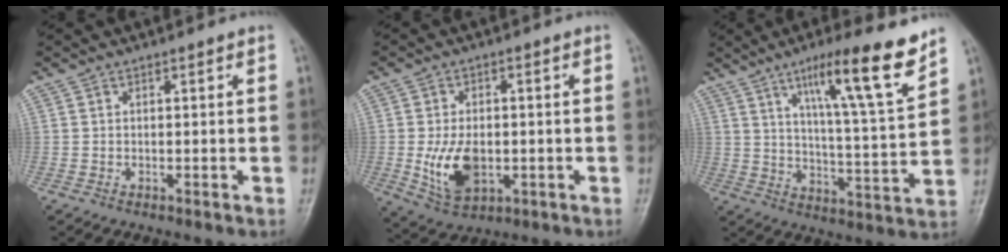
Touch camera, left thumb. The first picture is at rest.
{"total": 9.5, "force": [-1.5, 5.9, 7.3], "torque": [-0.121, -0.005, -0.014]}
{"total": 15.9, "force": [10.1, 1.3, 12.2], "torque": [-0.182, -0.054, 0.160]}